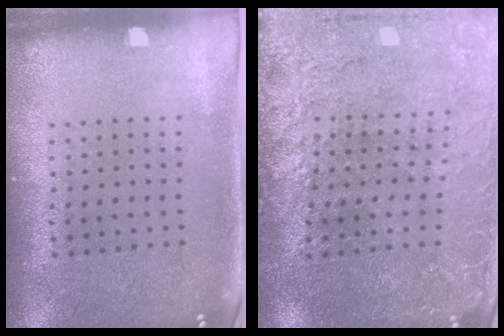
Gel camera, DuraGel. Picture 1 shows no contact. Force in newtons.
{"total": 2.8, "press": 2.8, "slide": 0.1}